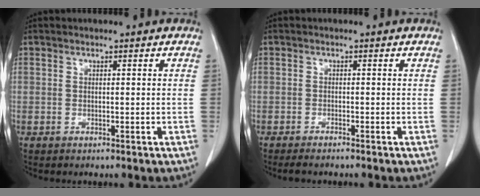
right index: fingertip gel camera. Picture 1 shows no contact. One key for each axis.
{"total": 2.3, "fx": -2.1, "fy": 0.2, "fz": 1.0, "tx": -0.012, "ty": -0.005, "tz": -0.032}